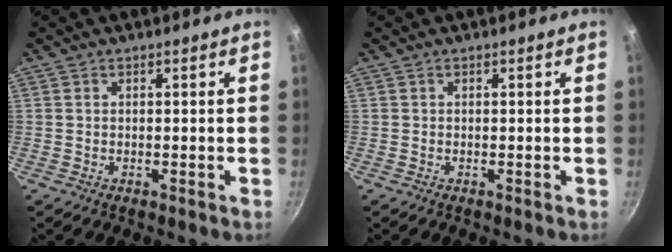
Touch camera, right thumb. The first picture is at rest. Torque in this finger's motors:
{"motor_torque": [-0.38, 0.38, 0.00, 0.00, 0.01]}